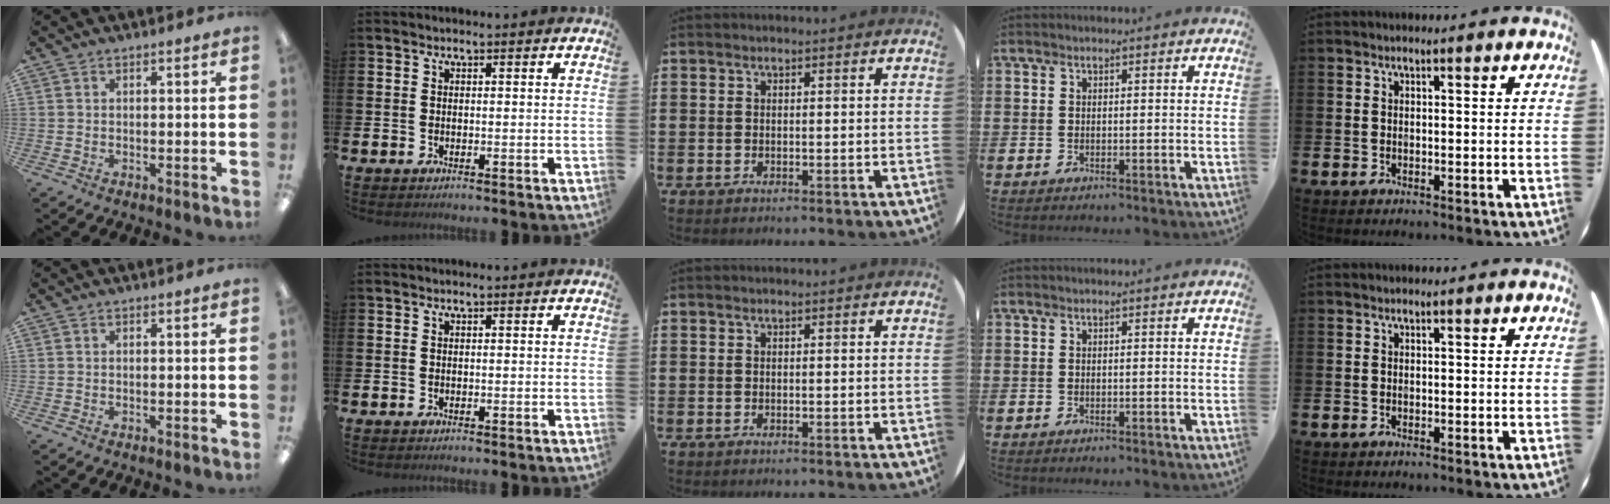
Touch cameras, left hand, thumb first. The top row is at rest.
{}